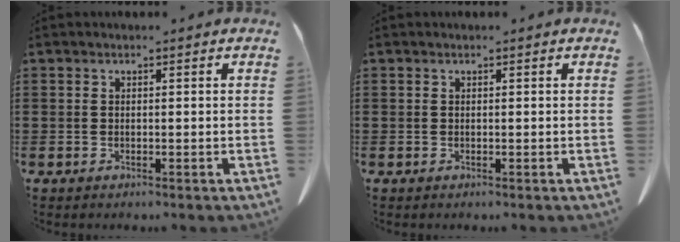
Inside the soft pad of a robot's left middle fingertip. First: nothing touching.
{"total": 0.0}